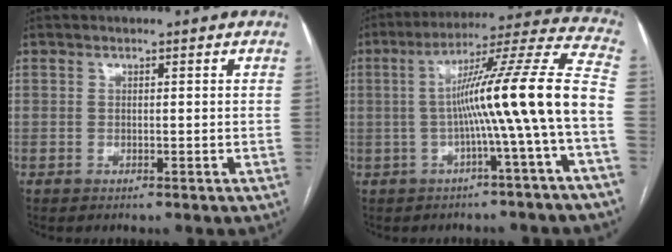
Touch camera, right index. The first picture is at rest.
{"total": 15.4, "force": [-2.5, -2.2, 15.0], "torque": [-0.219, 0.025, -0.047]}